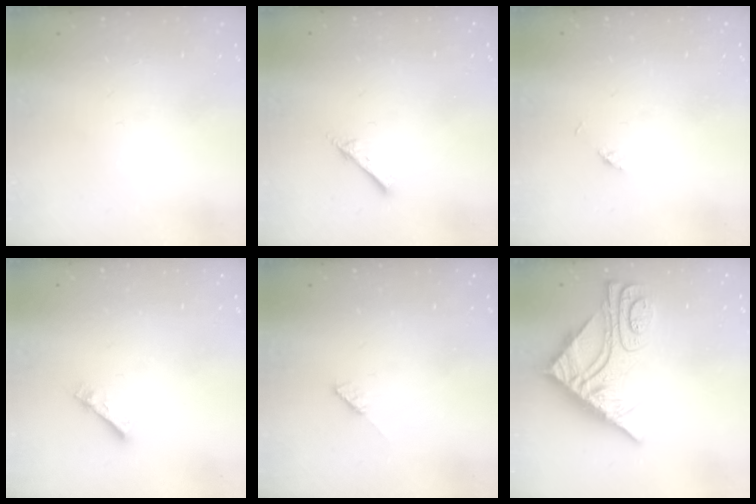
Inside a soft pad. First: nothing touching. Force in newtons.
{"total": 2.4, "press": 2.4, "slide": 0.2}
{"total": 2.1, "press": 2.1, "slide": 0.3}
{"total": 4.4, "press": 4.4, "slide": 0.2}
{"total": 3.0, "press": 3.0, "slide": 0.2}
{"total": 12.3, "press": 12.3, "slide": 1.1}